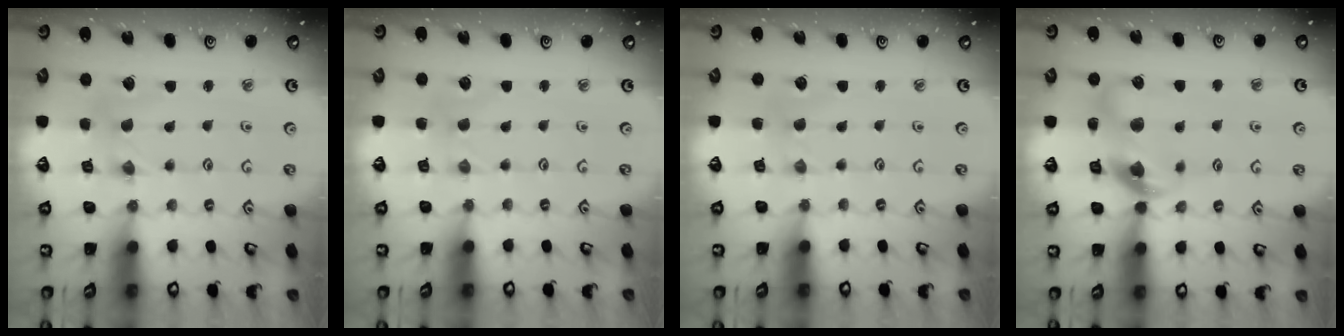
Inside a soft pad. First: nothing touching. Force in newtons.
{"total": 0.5, "press": 0.5, "slide": 0.1}
{"total": 0.0}
{"total": 12.0, "press": 11.9, "slide": 1.7}